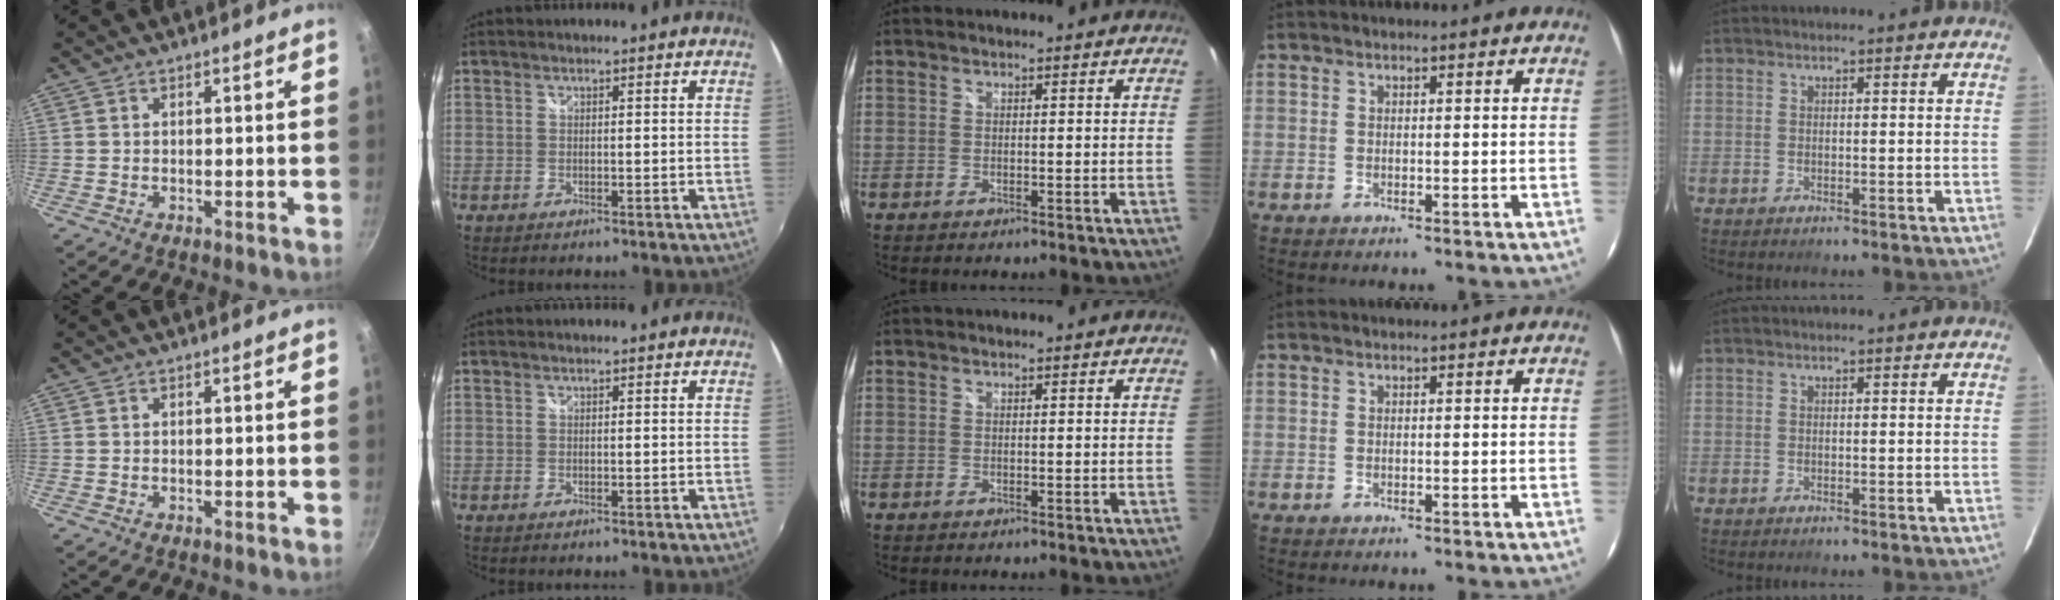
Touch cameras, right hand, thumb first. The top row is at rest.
{}